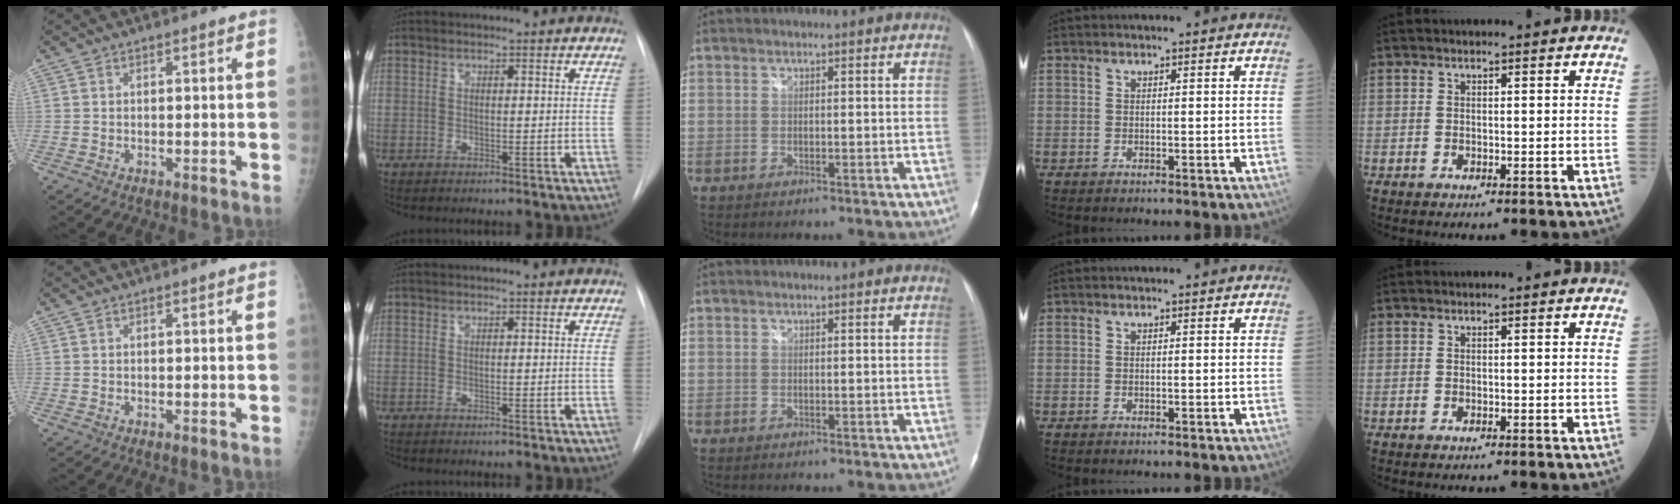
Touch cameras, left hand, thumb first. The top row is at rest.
{}